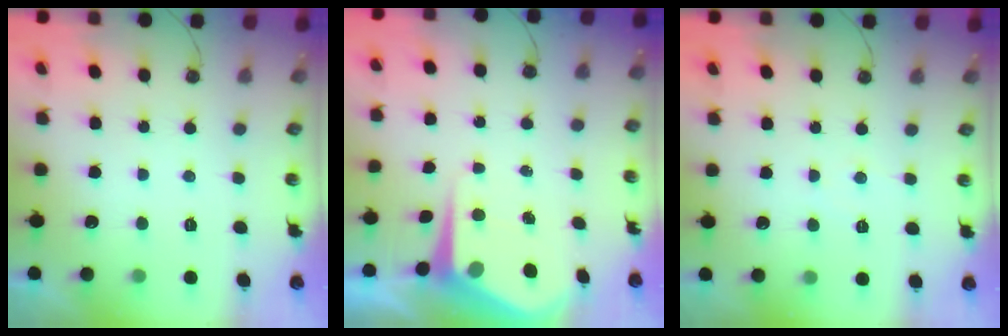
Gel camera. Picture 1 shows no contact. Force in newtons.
{"total": 7.0, "press": 7.0, "slide": 0.7}
{"total": 3.3, "press": 3.2, "slide": 0.4}